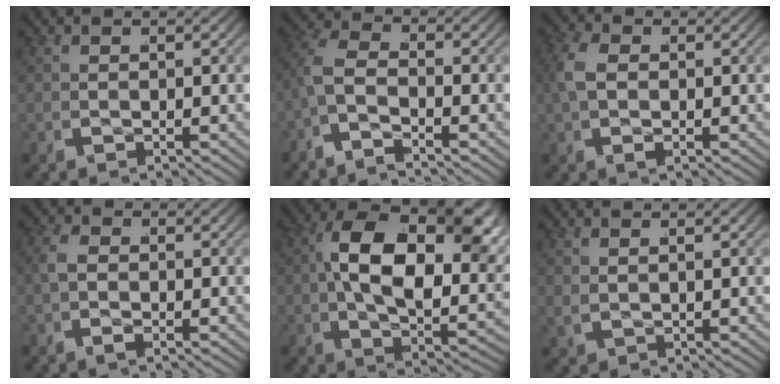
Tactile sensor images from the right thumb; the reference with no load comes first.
{"total": 3.0, "force": [-1.4, 1.6, 2.2], "torque": [-0.060, -0.009, -0.033]}
{"total": 3.2, "force": [0.3, 2.2, 2.3], "torque": [-0.060, -0.002, 0.008]}
{"total": 2.0, "force": [-0.2, 1.4, 1.5], "torque": [-0.039, -0.003, -0.005]}
{"total": 14.7, "force": [2.4, 7.6, 12.4], "torque": [-0.227, -0.029, 0.047]}
{"total": 0.6, "force": [0.6, 0.0, 0.2], "torque": [-0.009, 0.003, 0.016]}